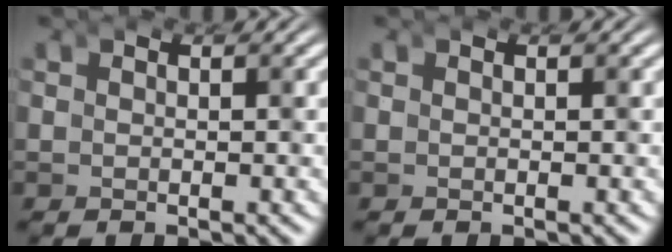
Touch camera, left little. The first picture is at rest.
{"total": 0.0}